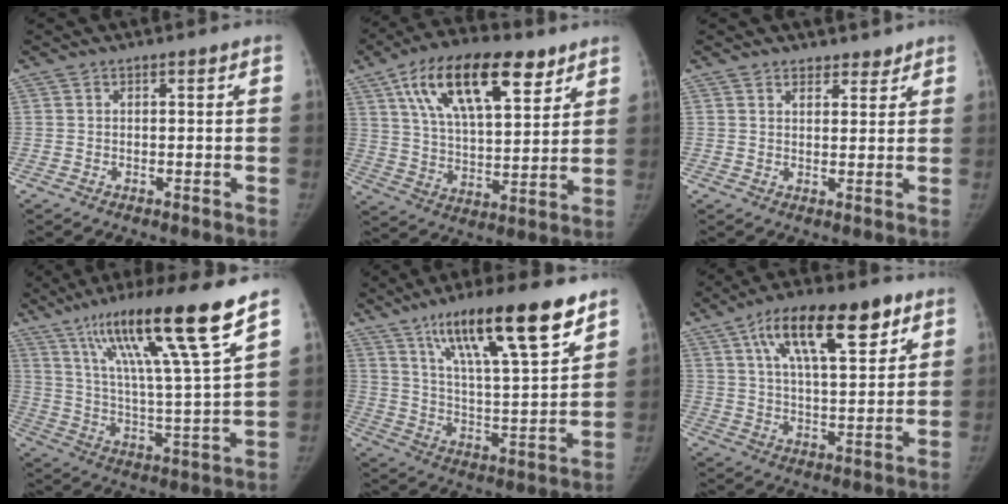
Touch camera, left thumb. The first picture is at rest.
{"total": 21.2, "force": [11.1, 9.5, 15.4], "torque": [-0.235, -0.023, 0.193]}
{"total": 3.1, "force": [2.5, 1.7, 0.5], "torque": [0.017, -0.016, 0.035]}
{"total": 20.4, "force": [13.0, 1.1, 15.6], "torque": [-0.251, -0.052, 0.223]}
{"total": 21.3, "force": [13.5, 4.3, 16.0], "torque": [-0.243, -0.051, 0.228]}
{"total": 18.6, "force": [9.3, 7.2, 14.4], "torque": [-0.210, -0.016, 0.156]}